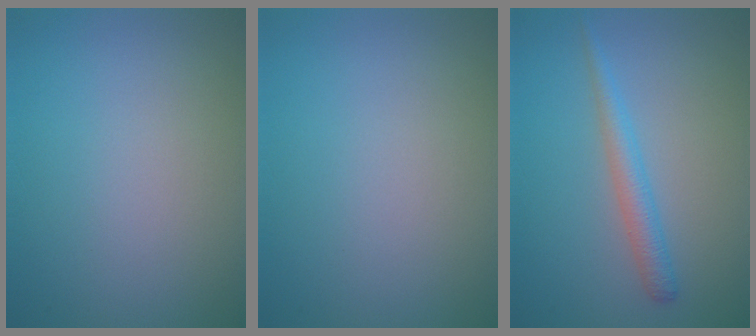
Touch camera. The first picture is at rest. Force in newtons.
{"total": 0.0}
{"total": 2.2, "press": 2.2, "slide": 0.2}